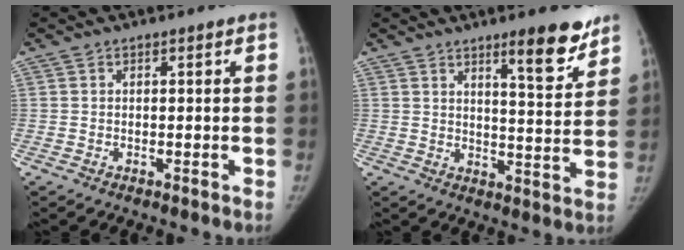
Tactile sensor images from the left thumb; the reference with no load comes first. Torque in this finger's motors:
{"motor_torque": [0.61, -0.66, 1.09, -1.04, 0.09]}